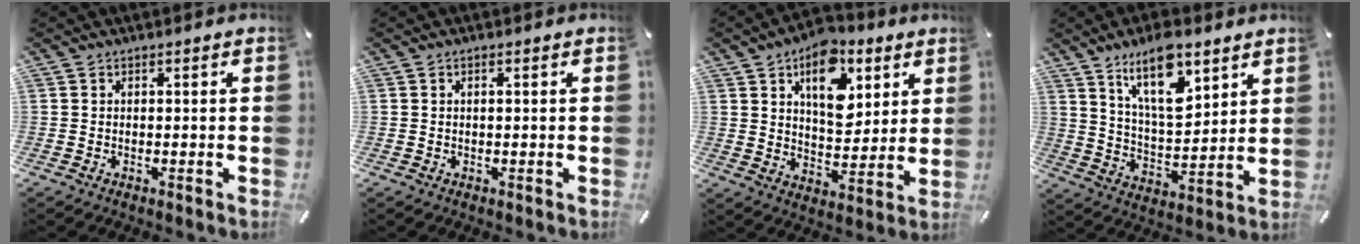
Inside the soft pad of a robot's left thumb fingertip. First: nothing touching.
{"total": 0.6, "force": [0.1, 0.0, 0.6], "torque": [-0.012, 0.001, 0.002]}
{"total": 14.6, "force": [7.0, 9.1, 9.0], "torque": [-0.124, -0.026, 0.123]}
{"total": 15.4, "force": [9.2, 6.9, 10.2], "torque": [-0.177, -0.036, 0.157]}